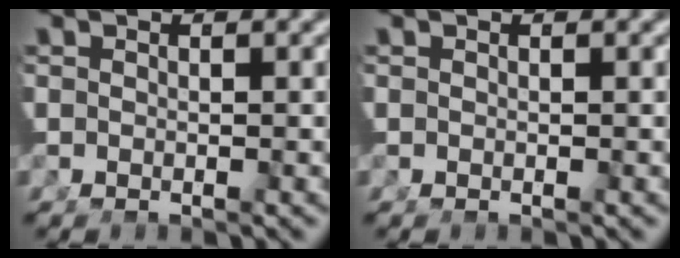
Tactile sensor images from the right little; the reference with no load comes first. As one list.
[{"total": 0.0}]